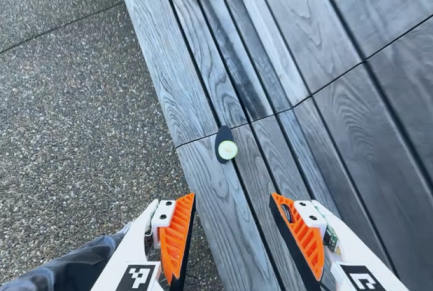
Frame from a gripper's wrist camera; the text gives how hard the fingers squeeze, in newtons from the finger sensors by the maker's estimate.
{"total": 0.0}